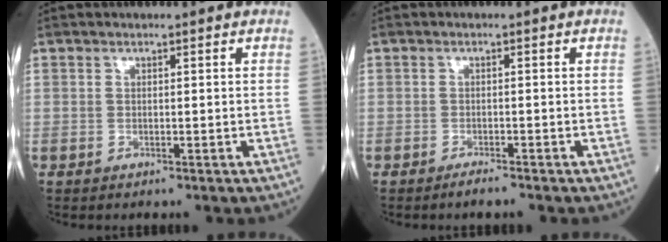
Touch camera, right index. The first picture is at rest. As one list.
[{"total": 1.5, "force": [-1.3, -0.1, 0.7], "torque": [-0.017, -0.002, -0.022]}]